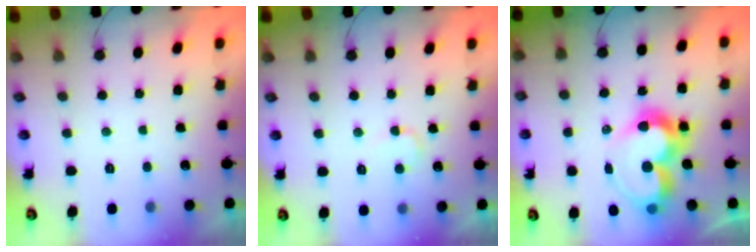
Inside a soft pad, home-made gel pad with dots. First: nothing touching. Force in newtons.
{"total": 4.2, "press": 4.2, "slide": 0.4}
{"total": 15.2, "press": 15.1, "slide": 2.0}